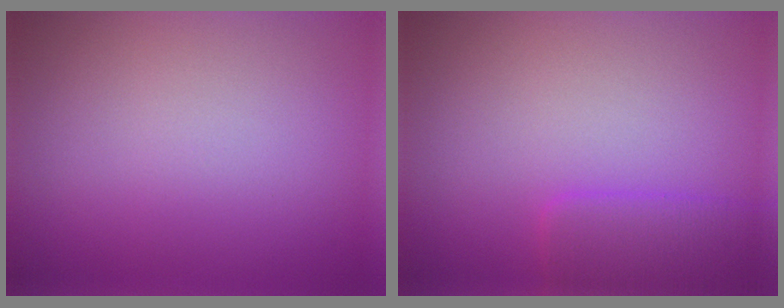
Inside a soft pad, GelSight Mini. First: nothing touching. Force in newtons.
{"total": 2.9, "press": 2.9, "slide": 0.1}